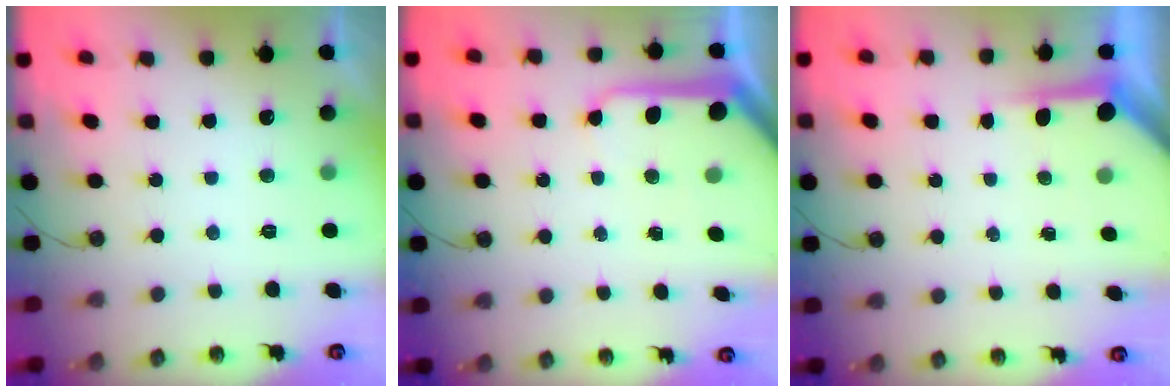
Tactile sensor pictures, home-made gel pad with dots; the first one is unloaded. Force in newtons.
{"total": 9.0, "press": 9.0, "slide": 0.6}
{"total": 3.9, "press": 3.9, "slide": 0.5}